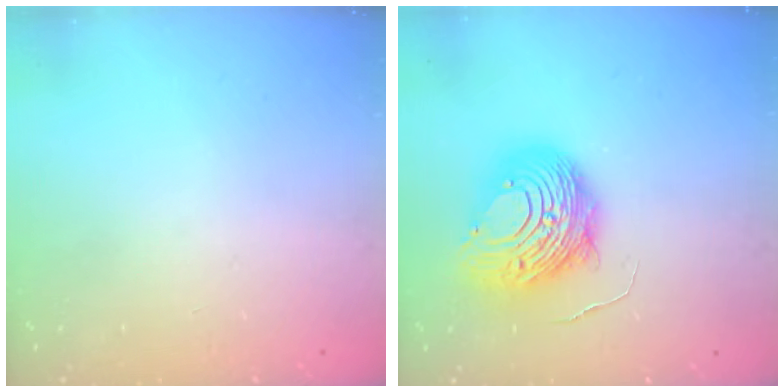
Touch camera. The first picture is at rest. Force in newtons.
{"total": 13.6, "press": 13.5, "slide": 1.3}